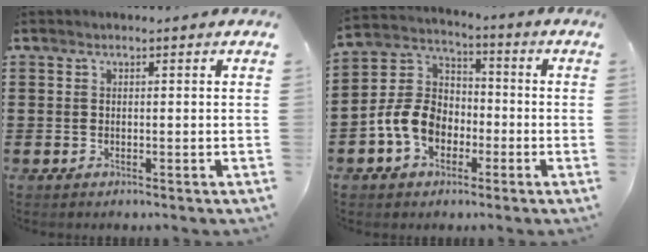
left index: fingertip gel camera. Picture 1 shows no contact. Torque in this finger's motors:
{"motor_torque": [1.40, 0.73, 0.87, 0.14]}